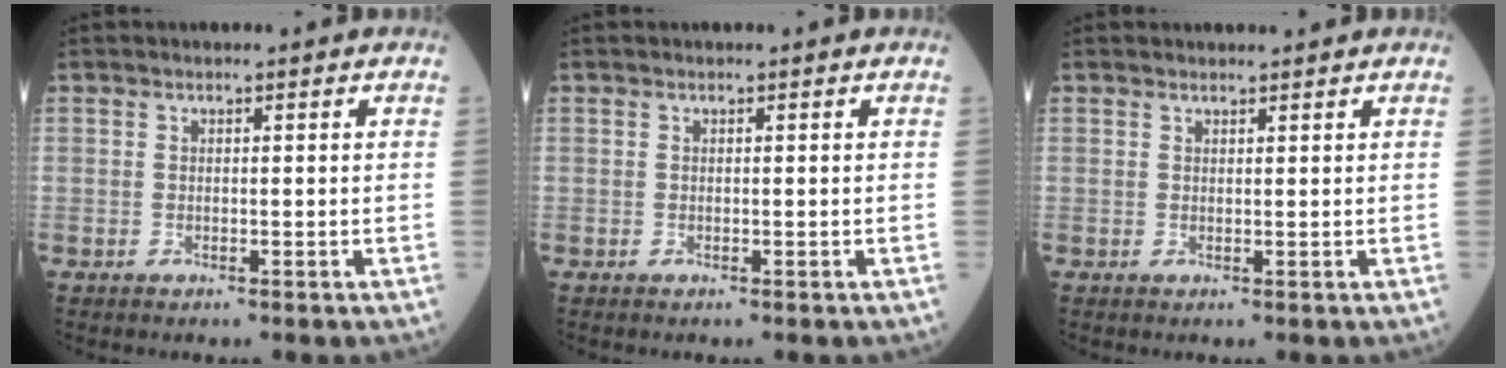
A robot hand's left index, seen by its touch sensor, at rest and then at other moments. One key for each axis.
{"total": 0.0}
{"total": 1.5, "fx": 1.4, "fy": 0.2, "fz": 0.2, "tx": -0.007, "ty": 0.009, "tz": 0.025}